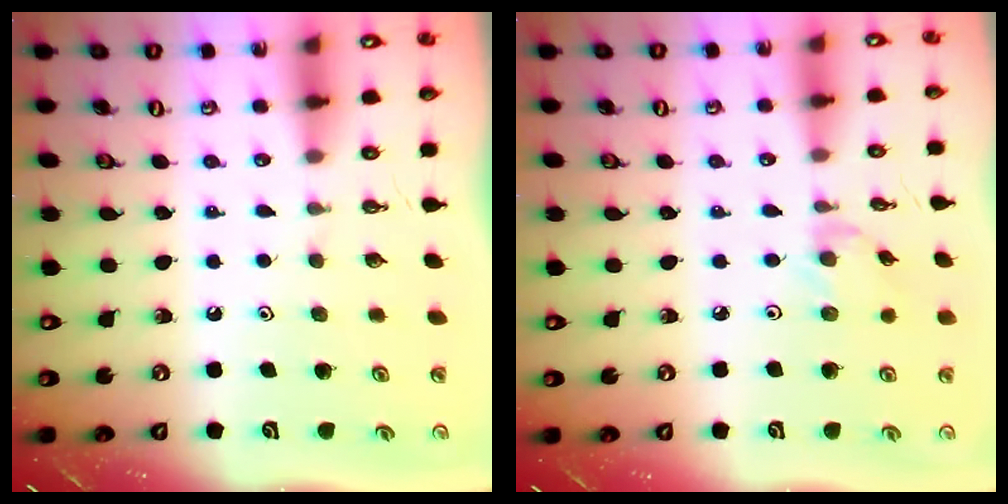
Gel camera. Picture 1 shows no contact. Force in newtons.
{"total": 2.6, "press": 2.6, "slide": 0.4}